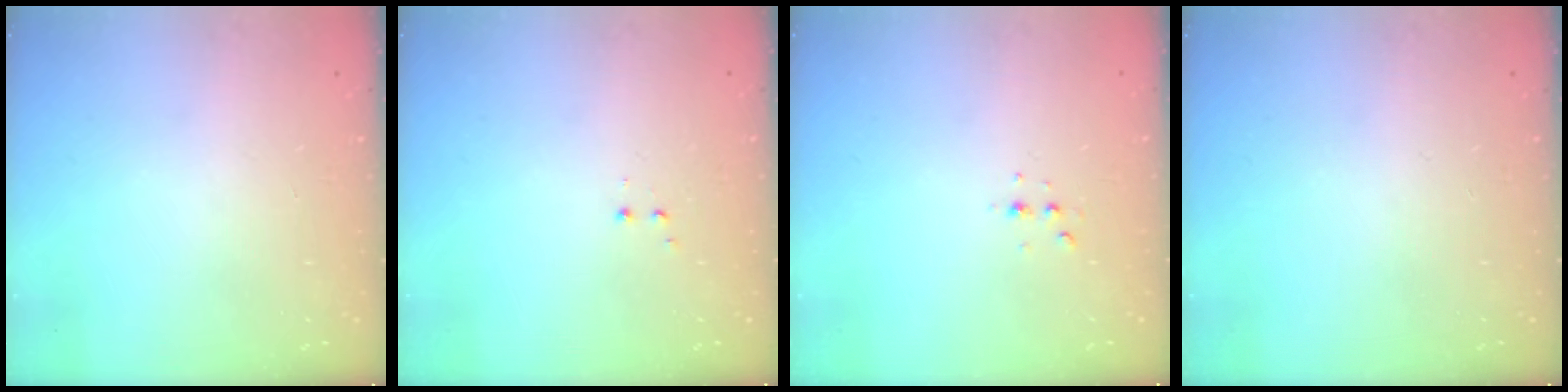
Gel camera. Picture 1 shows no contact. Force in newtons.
{"total": 1.2, "press": 1.1, "slide": 0.5}
{"total": 2.8, "press": 2.8, "slide": 0.7}
{"total": 0.0}